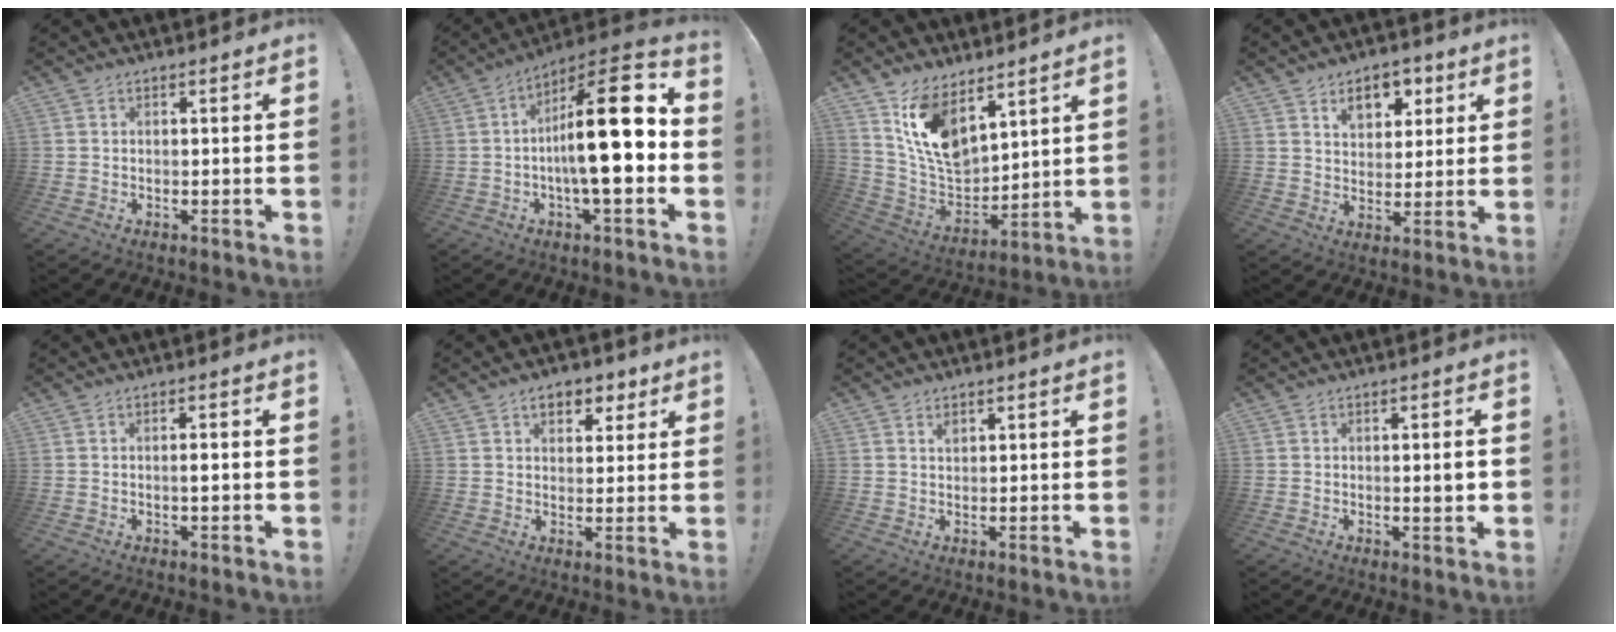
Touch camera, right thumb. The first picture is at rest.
{"total": 21.6, "force": [-0.7, 5.4, 20.9], "torque": [-0.332, 0.001, -0.024]}
{"total": 13.9, "force": [9.1, 7.8, 7.0], "torque": [-0.141, -0.066, 0.176]}
{"total": 9.2, "force": [4.9, 6.2, 4.7], "torque": [-0.057, -0.018, 0.089]}
{"total": 1.9, "force": [-0.3, 0.1, 1.9], "torque": [-0.030, 0.000, -0.009]}
{"total": 7.1, "force": [3.7, 4.7, 3.7], "torque": [-0.039, -0.012, 0.064]}
{"total": 1.3, "force": [1.0, 0.7, 0.6], "torque": [-0.004, -0.004, 0.017]}
{"total": 3.5, "force": [0.0, 0.4, 3.4], "torque": [-0.047, -0.005, -0.003]}